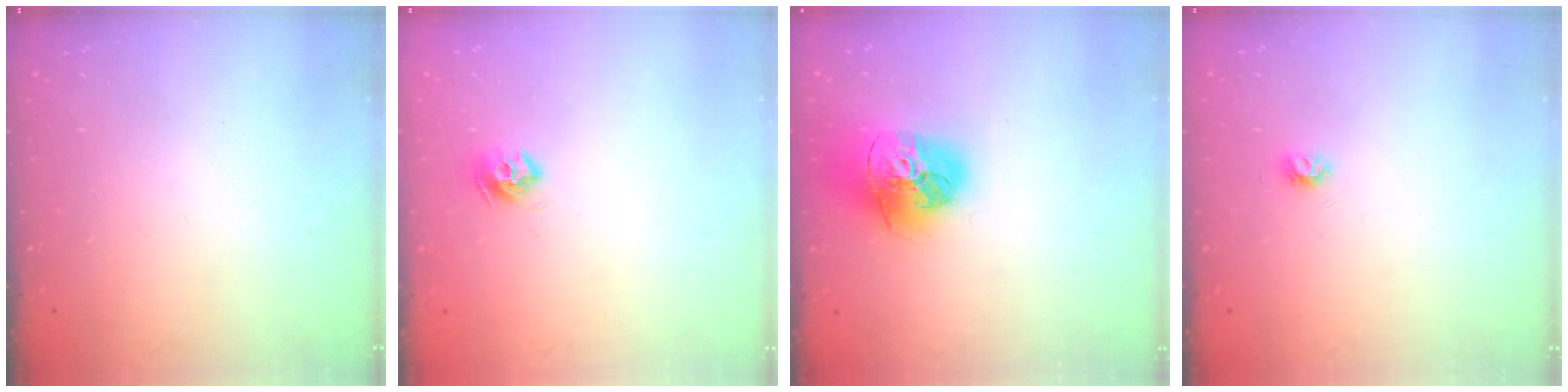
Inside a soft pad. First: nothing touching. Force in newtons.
{"total": 7.6, "press": 7.6, "slide": 0.2}
{"total": 18.3, "press": 18.2, "slide": 2.1}
{"total": 3.7, "press": 3.7, "slide": 0.4}